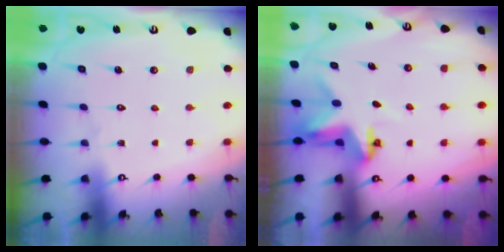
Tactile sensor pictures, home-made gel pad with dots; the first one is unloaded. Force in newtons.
{"total": 3.0, "press": 3.0, "slide": 0.0}